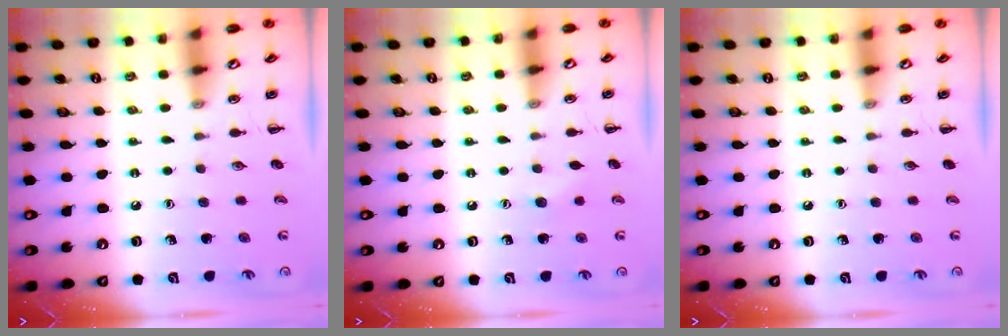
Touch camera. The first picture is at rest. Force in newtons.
{"total": 5.1, "press": 4.9, "slide": 1.3}
{"total": 0.0}